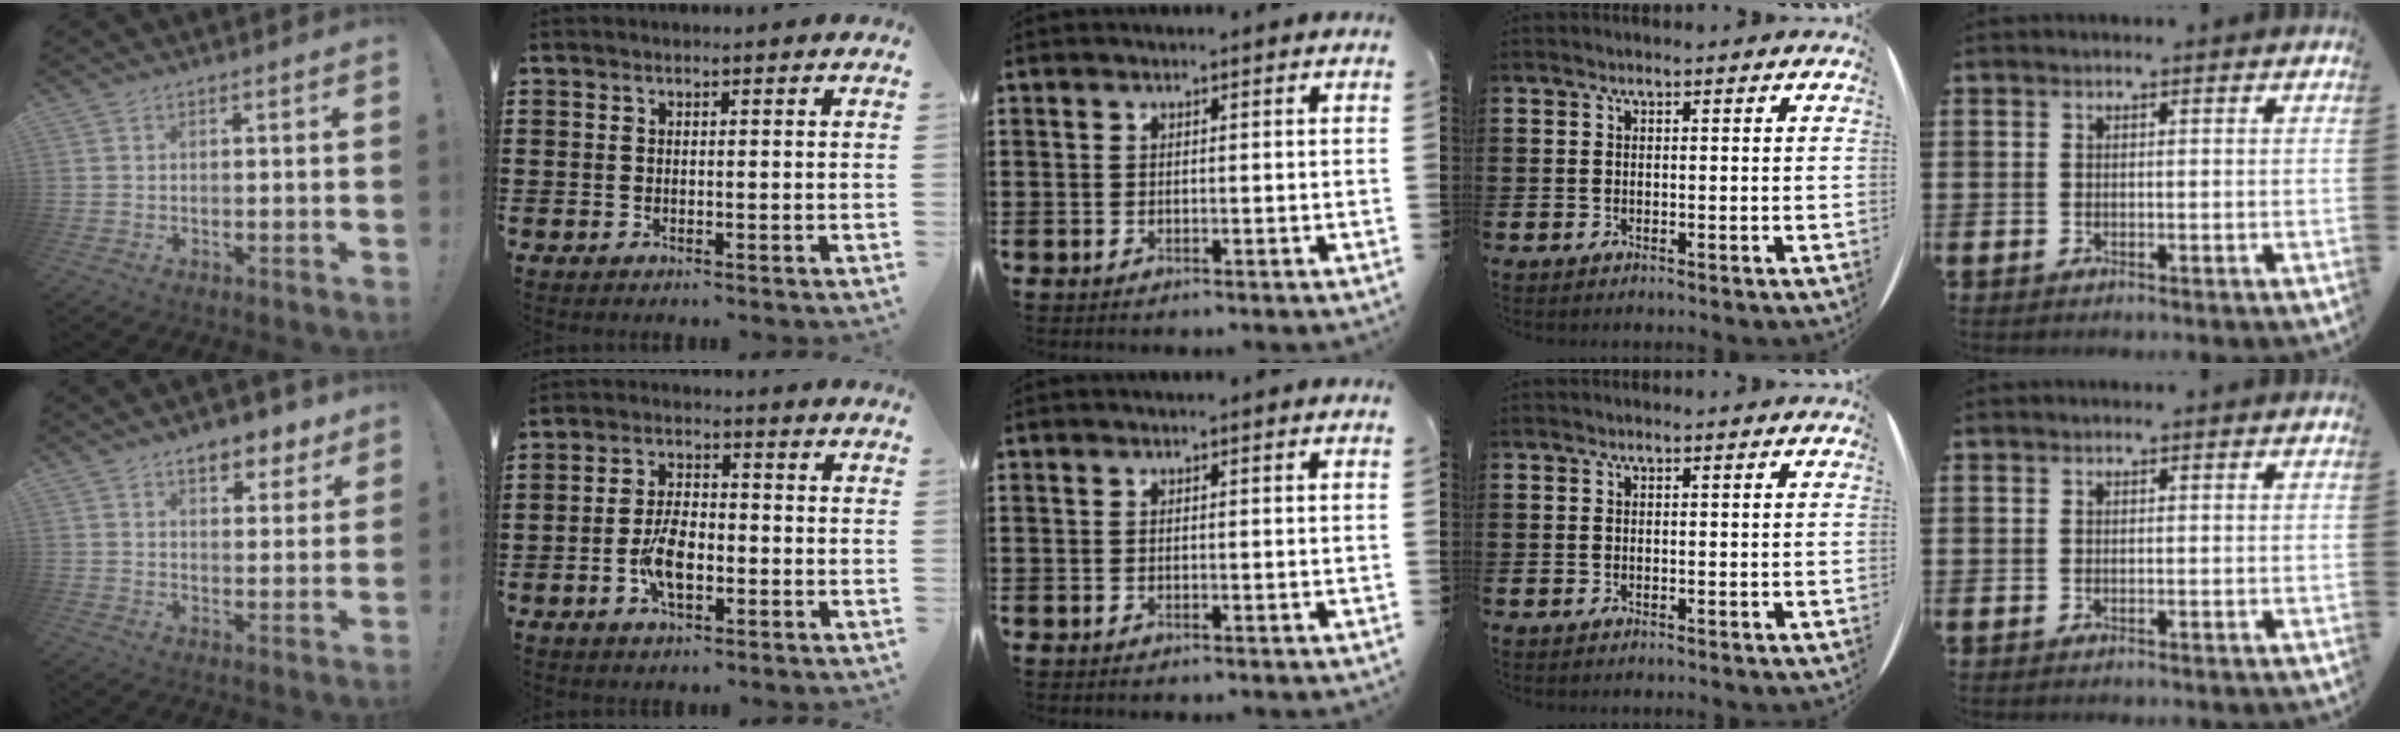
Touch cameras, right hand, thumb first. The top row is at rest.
{"thumb": {"total": 7.8, "force": [5.4, 3.8, 4.3], "torque": [-0.050, -0.025, 0.094]}, "index": {"total": 6.5, "force": [-1.9, 3.2, 5.3], "torque": [-0.118, 0.000, -0.038]}}